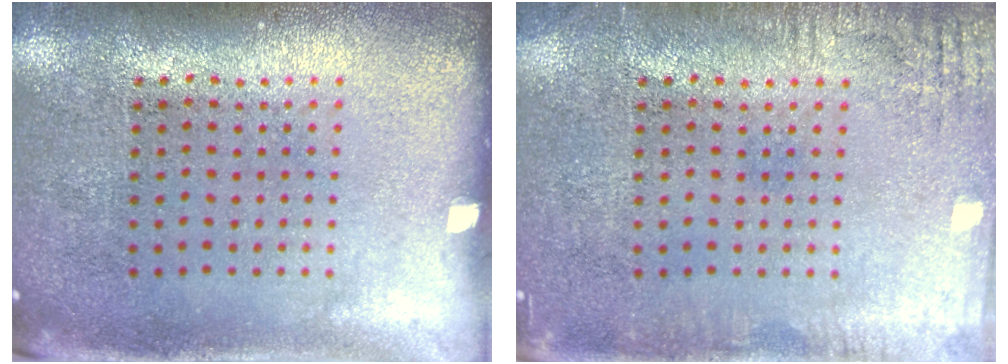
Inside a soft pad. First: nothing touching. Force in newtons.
{"total": 2.0, "press": 2.0, "slide": 0.2}